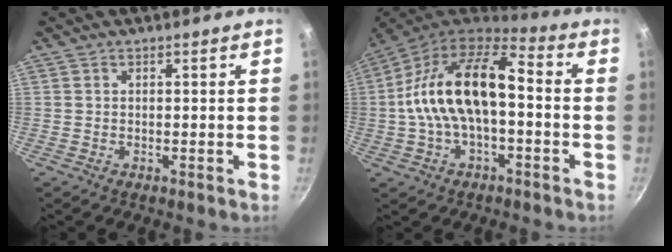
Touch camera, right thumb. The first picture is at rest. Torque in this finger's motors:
{"motor_torque": [-0.54, 1.48, 1.48, -1.29, 0.42]}